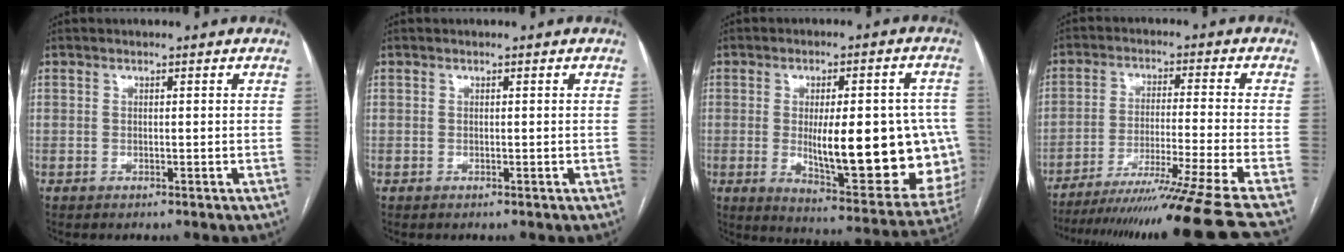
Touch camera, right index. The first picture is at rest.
{"total": 0.0}
{"total": 21.9, "force": [-1.9, 6.5, 20.8], "torque": [-0.218, 0.007, 0.003]}
{"total": 23.5, "force": [-20.3, -4.8, 10.7], "torque": [-0.125, -0.076, -0.305]}